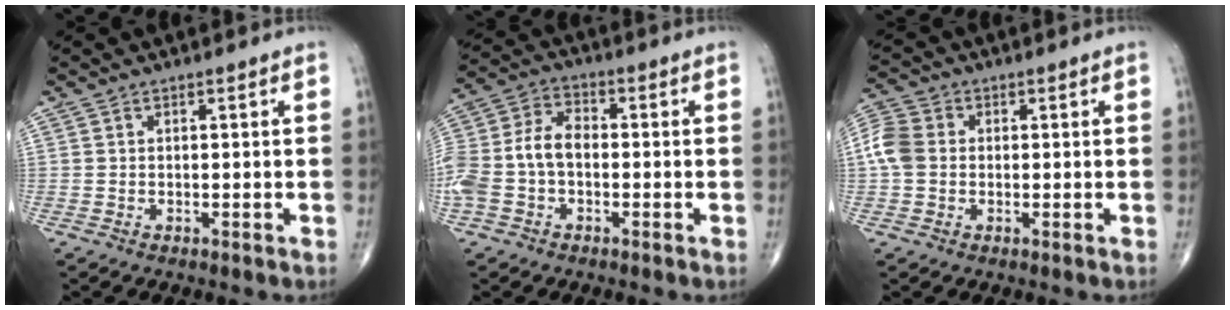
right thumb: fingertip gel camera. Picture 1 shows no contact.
{"total": 11.7, "force": [-1.9, 7.6, 8.7], "torque": [-0.190, 0.034, -0.043]}
{"total": 6.5, "force": [0.1, 5.3, 3.9], "torque": [-0.086, 0.017, -0.007]}